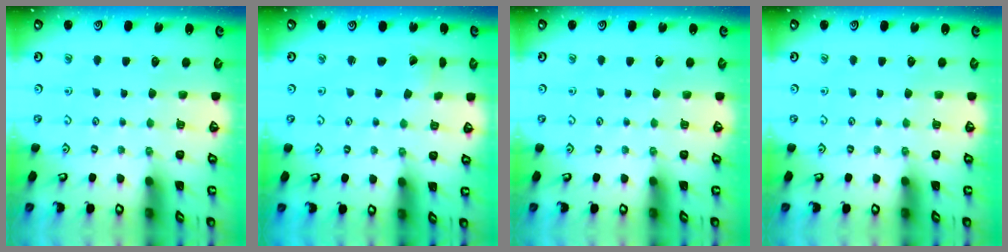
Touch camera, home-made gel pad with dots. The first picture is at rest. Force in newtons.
{"total": 2.6, "press": 2.6, "slide": 0.2}
{"total": 0.0}
{"total": 0.0}